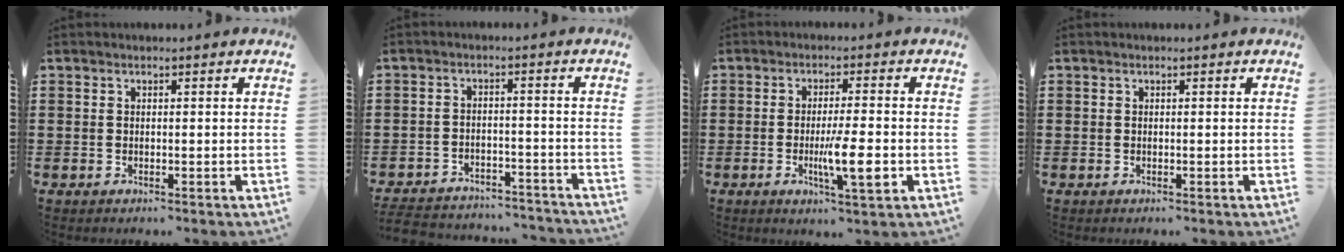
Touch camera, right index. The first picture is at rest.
{"total": 4.2, "force": [-4.1, 0.5, 0.5], "torque": [-0.019, 0.000, -0.087]}
{"total": 7.3, "force": [-1.8, 1.1, 7.0], "torque": [-0.128, -0.013, -0.032]}
{"total": 0.0}